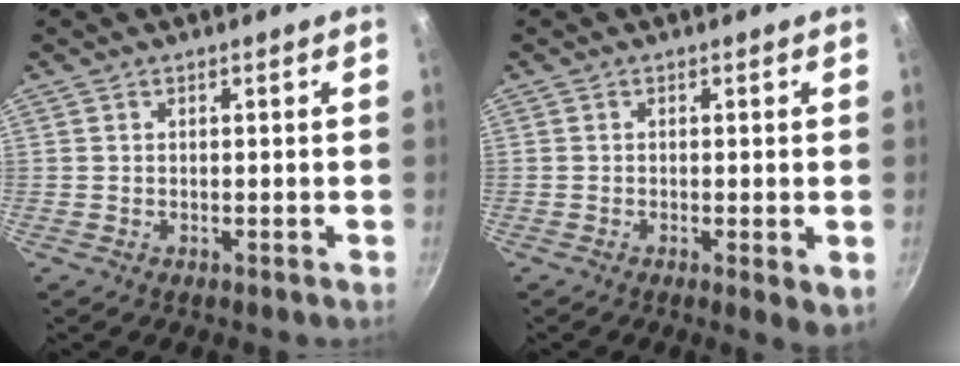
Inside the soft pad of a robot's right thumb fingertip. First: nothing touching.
{"total": 3.2, "force": [-0.7, 0.6, 3.0], "torque": [-0.051, -0.012, -0.013]}